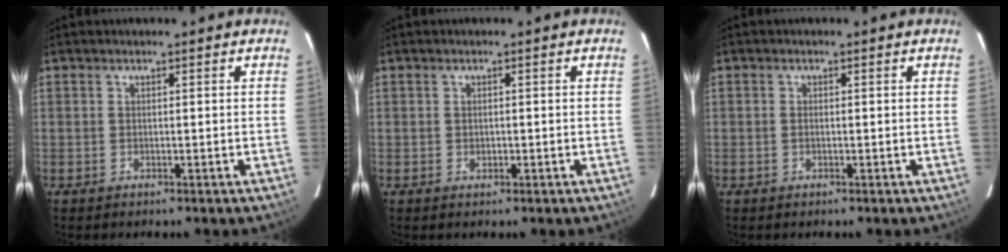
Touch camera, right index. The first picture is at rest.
{"total": 0.8, "force": [0.0, 0.7, 0.2], "torque": [-0.001, 0.000, 0.001]}
{"total": 0.6, "force": [-0.1, 0.4, 0.4], "torque": [-0.009, 0.000, -0.003]}